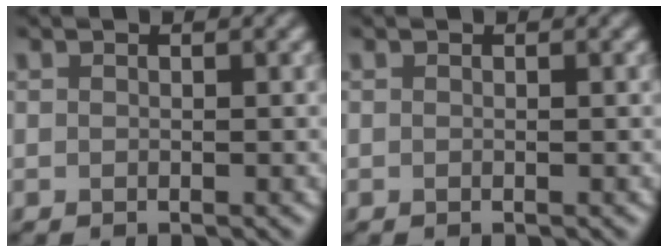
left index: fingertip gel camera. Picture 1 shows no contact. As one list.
[{"total": 0.0}]